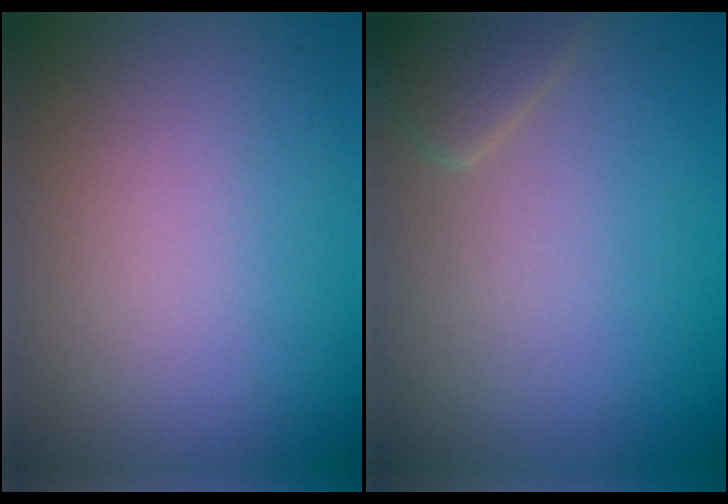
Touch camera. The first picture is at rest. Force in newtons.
{"total": 1.9, "press": 1.9, "slide": 0.1}